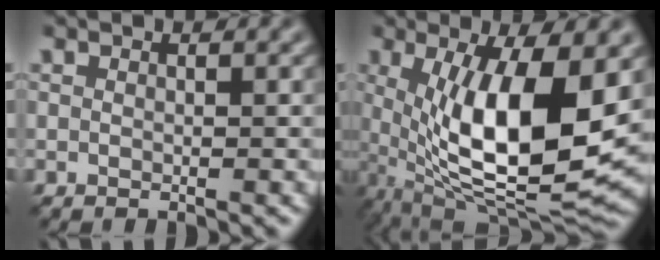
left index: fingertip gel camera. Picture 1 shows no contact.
{"total": 12.7, "force": [0.7, 4.3, 12.0], "torque": [-0.202, -0.021, 0.017]}